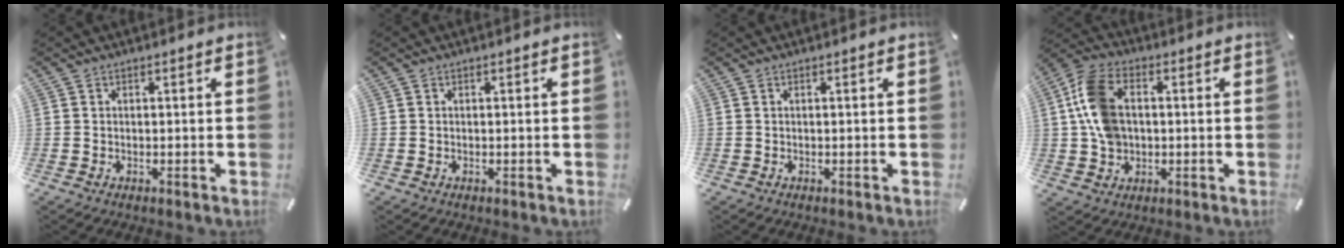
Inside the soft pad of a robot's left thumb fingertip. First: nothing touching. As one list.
[{"total": 0.0}, {"total": 0.0}, {"total": 11.4, "force": [1.1, 8.7, 7.2], "torque": [-0.175, 0.015, 0.023]}]